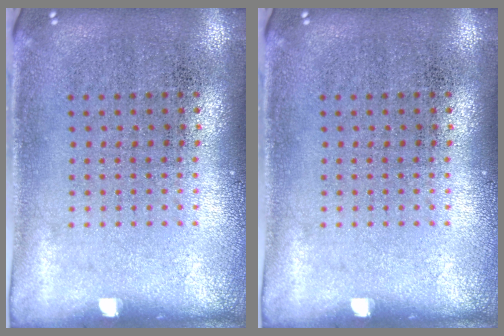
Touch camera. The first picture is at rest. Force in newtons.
{"total": 0.0}